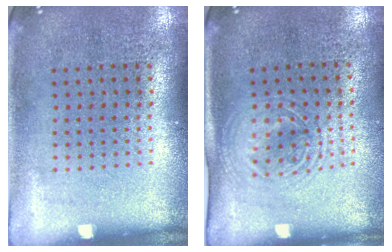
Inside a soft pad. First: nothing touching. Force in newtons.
{"total": 1.5, "press": 1.3, "slide": 0.7}